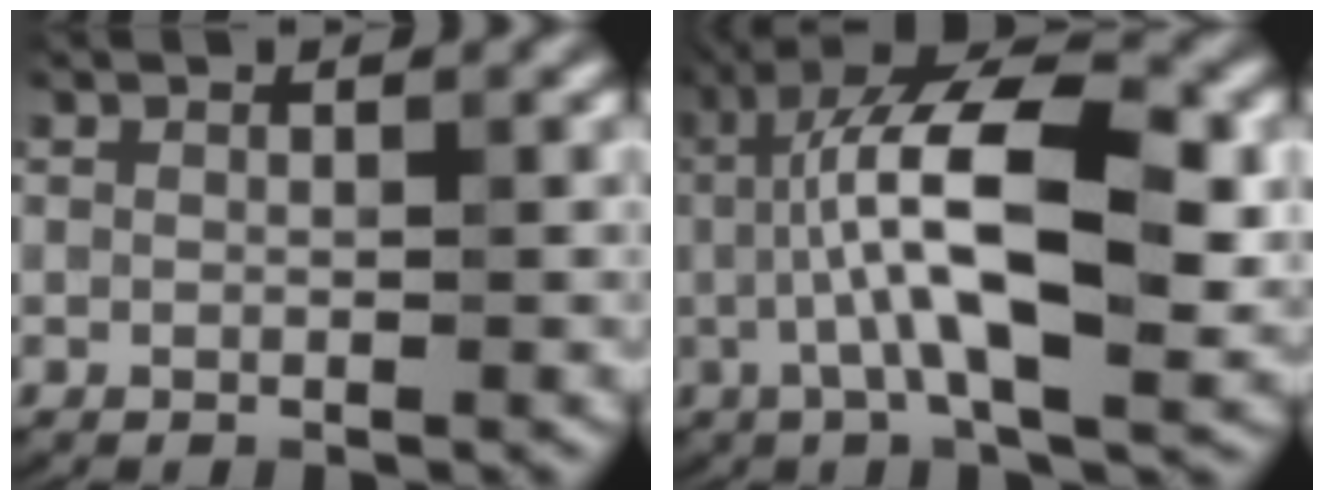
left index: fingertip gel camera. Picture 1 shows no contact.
{"total": 11.6, "force": [0.4, 3.6, 11.0], "torque": [-0.188, 0.019, -0.001]}